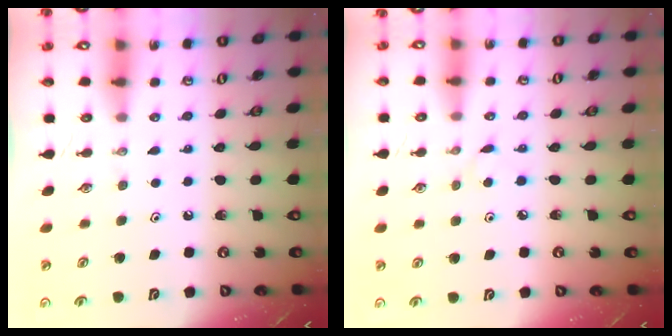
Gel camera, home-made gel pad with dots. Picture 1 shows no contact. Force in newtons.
{"total": 3.1, "press": 3.1, "slide": 0.2}